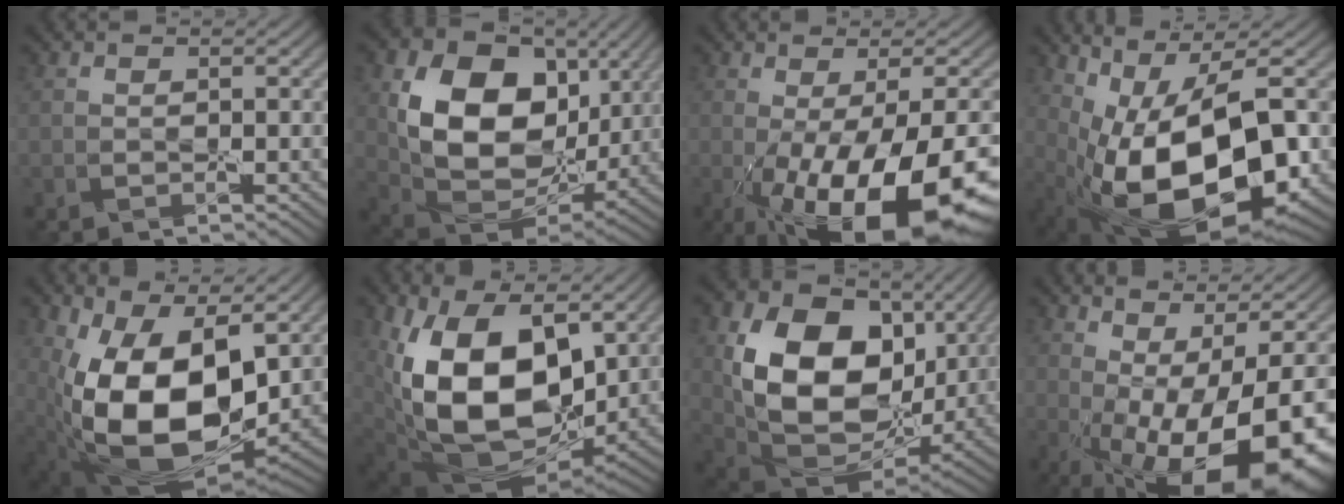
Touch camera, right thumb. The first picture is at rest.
{"total": 15.9, "force": [3.3, 11.5, 10.4], "torque": [-0.204, -0.007, 0.063]}
{"total": 17.0, "force": [-6.4, 6.0, 14.6], "torque": [-0.240, -0.034, -0.087]}
{"total": 17.6, "force": [-1.6, 8.8, 15.1], "torque": [-0.263, -0.034, -0.004]}
{"total": 18.3, "force": [0.3, 11.1, 14.6], "torque": [-0.277, -0.046, 0.013]}
{"total": 18.9, "force": [2.1, 11.7, 14.7], "torque": [-0.288, -0.034, 0.047]}
{"total": 17.5, "force": [3.0, 12.5, 11.8], "torque": [-0.239, -0.020, 0.066]}
{"total": 17.2, "force": [-4.4, 6.2, 15.4], "torque": [-0.246, -0.018, -0.054]}